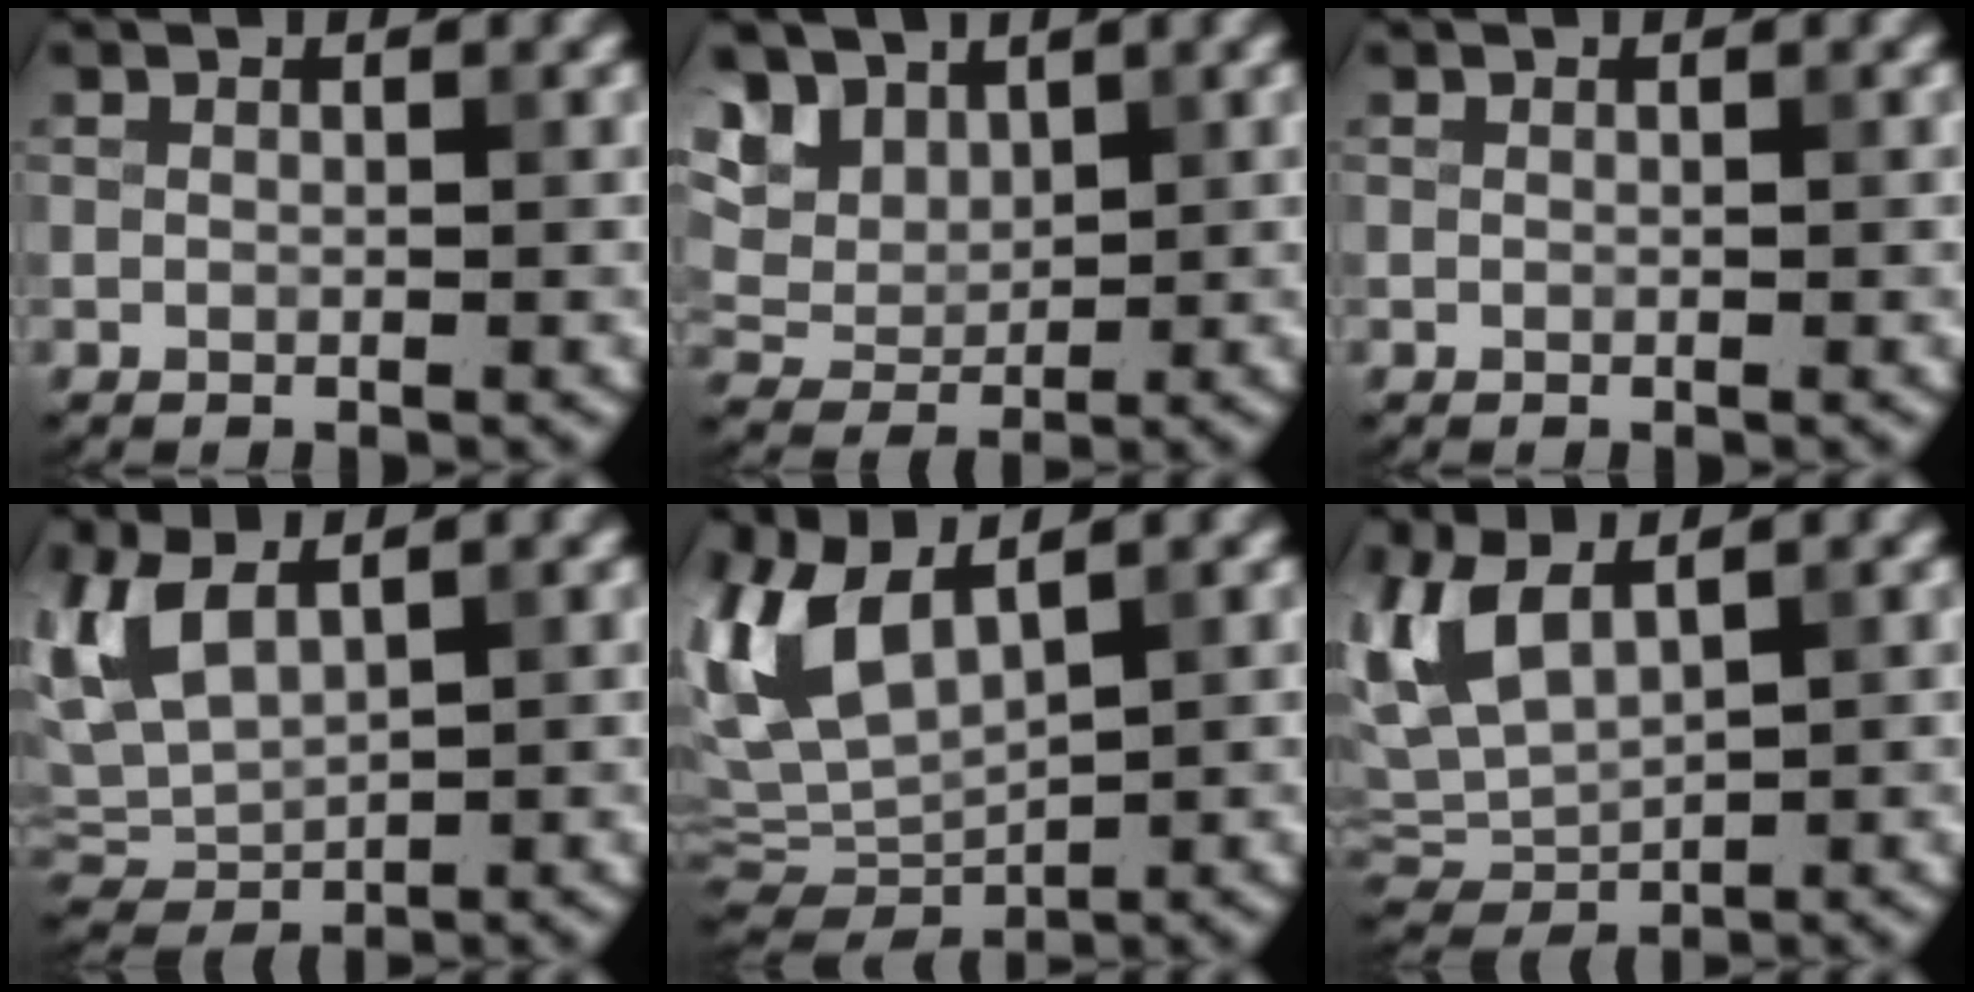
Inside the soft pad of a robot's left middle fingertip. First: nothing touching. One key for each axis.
{"total": 6.1, "fx": 3.6, "fy": 3.9, "fz": 3.1, "tx": -0.090, "ty": 0.001, "tz": 0.070}
{"total": 0.0}
{"total": 4.8, "fx": 1.7, "fy": 2.8, "fz": 3.5, "tx": -0.091, "ty": 0.006, "tz": 0.036}
{"total": 7.8, "fx": 3.4, "fy": 3.7, "fz": 6.0, "tx": -0.149, "ty": 0.009, "tz": 0.066}
{"total": 5.3, "fx": 1.9, "fy": 2.9, "fz": 3.9, "tx": -0.100, "ty": 0.004, "tz": 0.038}